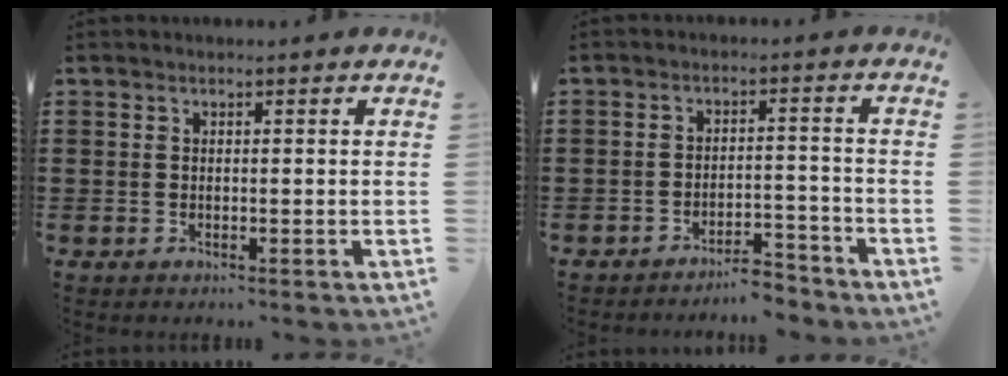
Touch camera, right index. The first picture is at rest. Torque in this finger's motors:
{"motor_torque": [0.10, -0.10, 0.04, -0.02]}